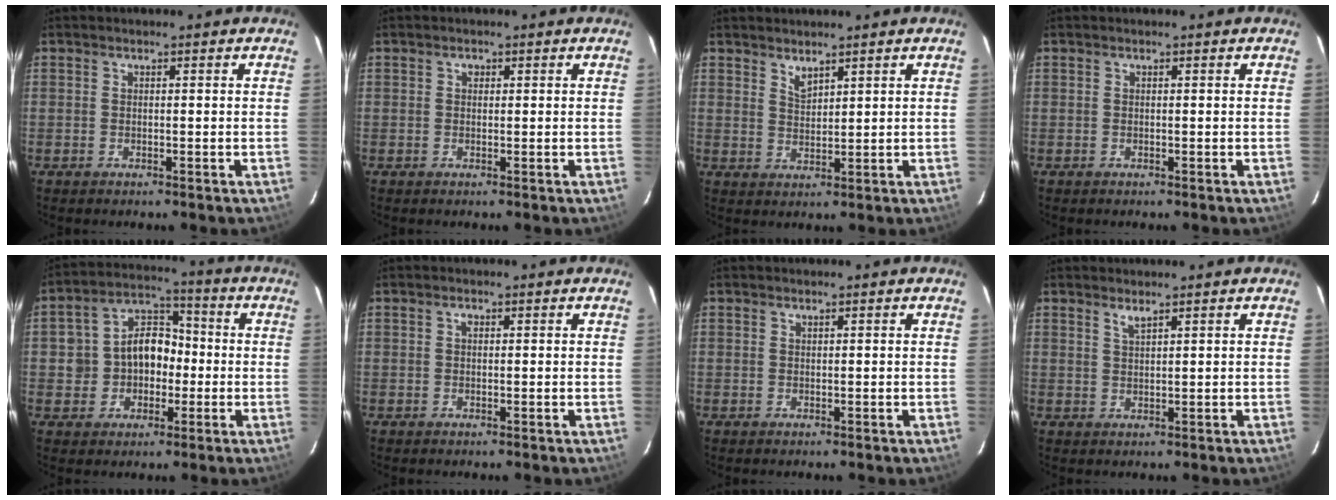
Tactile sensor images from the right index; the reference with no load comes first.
{"total": 0.8, "force": [0.2, 0.8, 0.3], "torque": [-0.002, 0.005, 0.002]}
{"total": 2.6, "force": [2.3, 0.7, 1.1], "torque": [-0.018, 0.000, 0.041]}
{"total": 0.0}
{"total": 9.3, "force": [-1.2, 7.9, 4.6], "torque": [-0.093, 0.039, -0.015]}
{"total": 0.6, "force": [0.2, 0.5, 0.4], "torque": [-0.007, 0.004, 0.002]}
{"total": 0.0}
{"total": 1.5, "force": [1.3, 0.1, 0.9], "torque": [-0.016, 0.000, 0.022]}